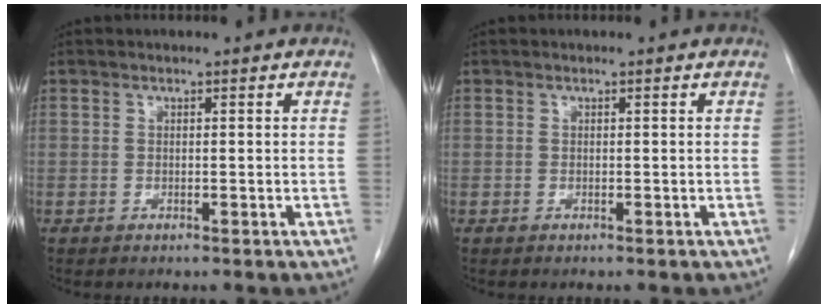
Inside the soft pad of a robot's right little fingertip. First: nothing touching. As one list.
[{"total": 0.0}]